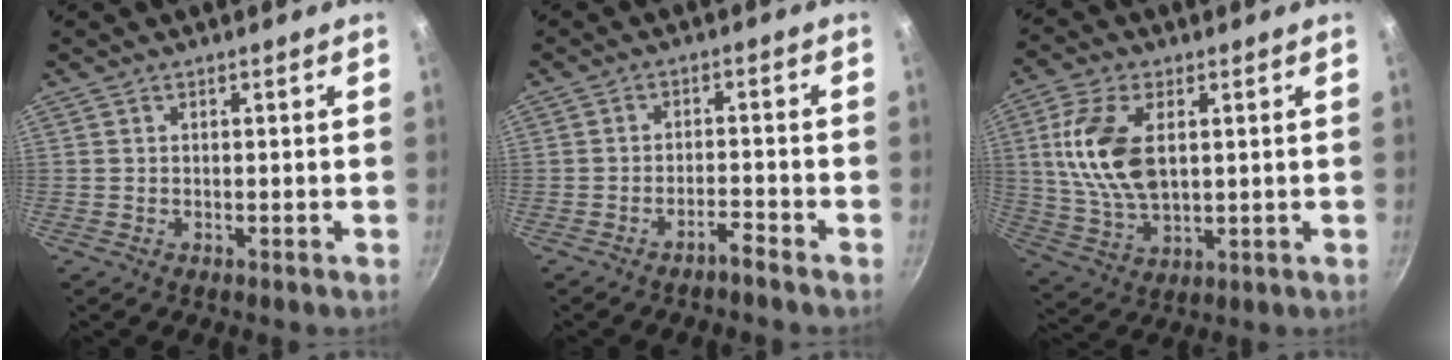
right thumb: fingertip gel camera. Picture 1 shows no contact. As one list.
[{"total": 2.7, "force": [-2.4, 0.1, 1.2], "torque": [-0.020, 0.024, -0.038]}, {"total": 13.6, "force": [2.7, 7.6, 11.0], "torque": [-0.211, -0.010, 0.056]}]